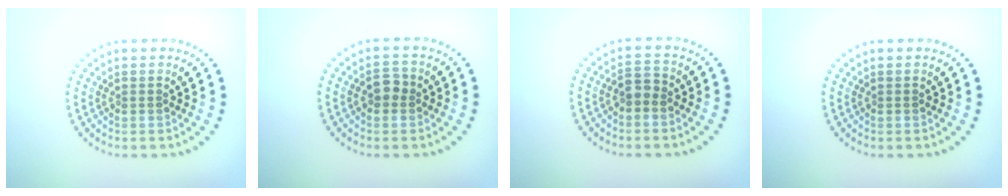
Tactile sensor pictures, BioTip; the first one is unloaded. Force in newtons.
{"total": 1.8, "press": 1.8, "slide": 0.1}
{"total": 1.7, "press": 1.7, "slide": 0.4}
{"total": 0.0}